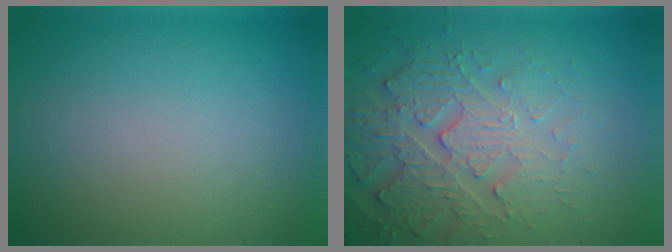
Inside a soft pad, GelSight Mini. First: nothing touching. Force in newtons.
{"total": 4.4, "press": 4.4, "slide": 0.5}